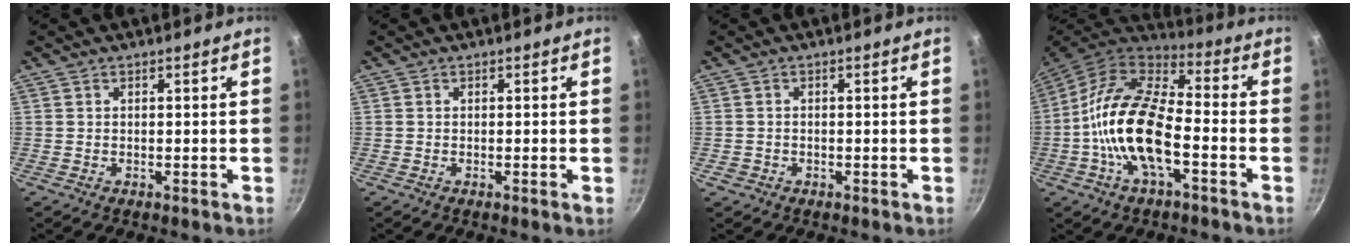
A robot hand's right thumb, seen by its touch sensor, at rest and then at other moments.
{"total": 0.6, "force": [-0.3, -0.1, 0.5], "torque": [-0.009, 0.000, -0.007]}
{"total": 1.2, "force": [-0.6, 0.9, 0.3], "torque": [-0.009, 0.003, -0.006]}
{"total": 18.0, "force": [-4.3, 8.3, 15.4], "torque": [-0.279, 0.038, -0.099]}